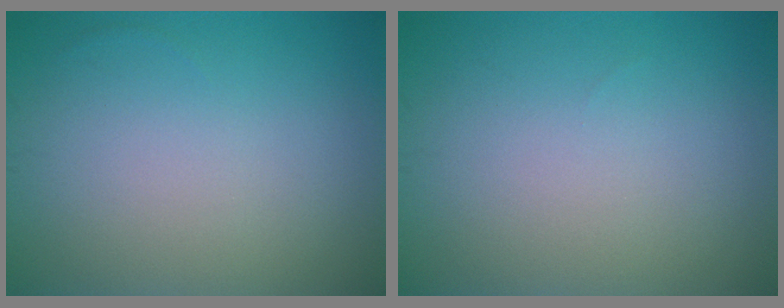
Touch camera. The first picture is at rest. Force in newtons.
{"total": 0.0}